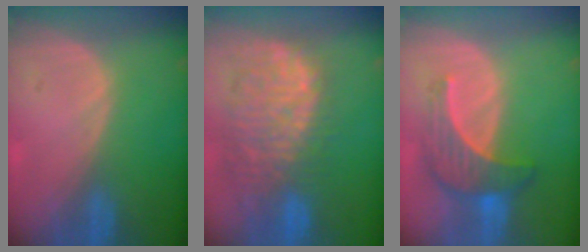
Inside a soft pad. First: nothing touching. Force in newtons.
{"total": 11.8, "press": 10.6, "slide": 5.2}
{"total": 7.3, "press": 6.8, "slide": 2.7}